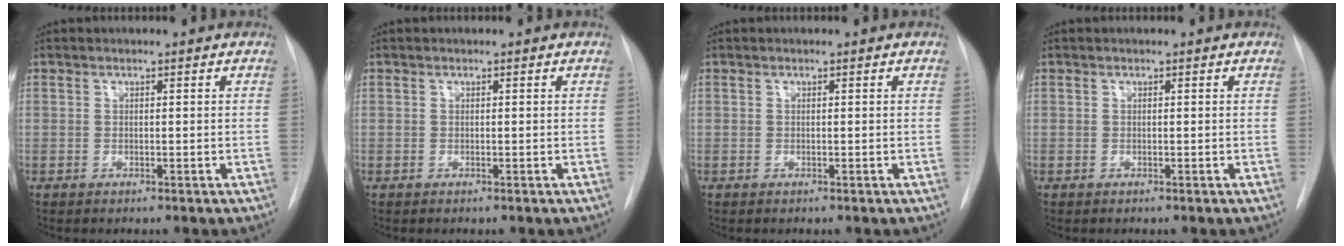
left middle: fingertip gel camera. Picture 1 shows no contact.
{"total": 0.0}
{"total": 0.0}
{"total": 0.0}